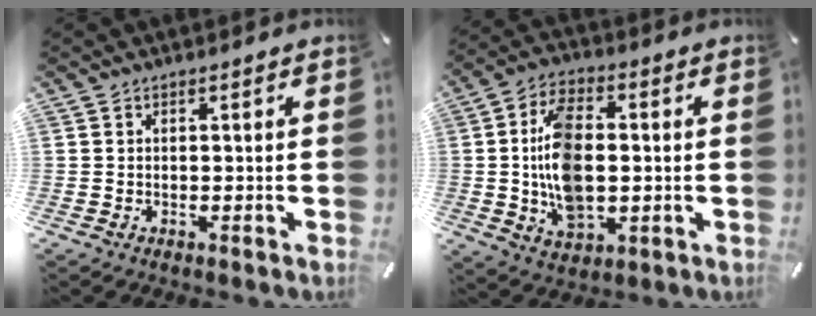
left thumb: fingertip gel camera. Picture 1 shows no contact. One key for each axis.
{"total": 14.3, "fx": -0.3, "fy": 8.8, "fz": 11.2, "tx": -0.225, "ty": 0.001, "tz": -0.004}